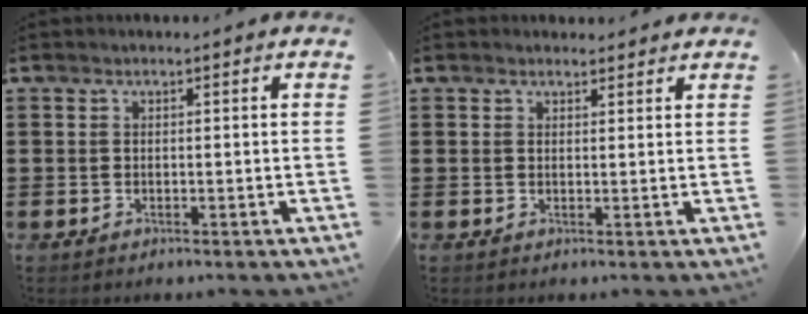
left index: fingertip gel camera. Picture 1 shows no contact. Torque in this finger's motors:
{"motor_torque": [0.24, 0.14, 0.02, -0.01]}